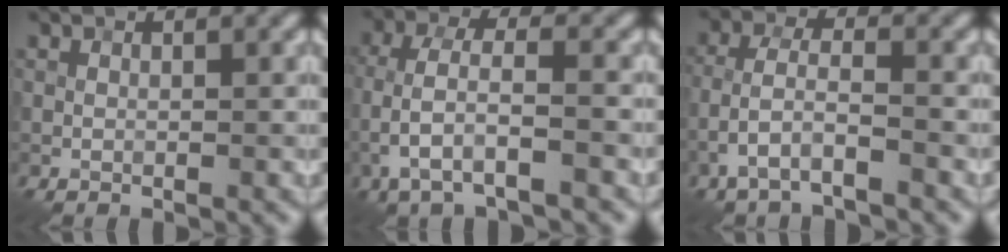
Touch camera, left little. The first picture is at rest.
{"total": 4.0, "force": [-1.5, 1.3, 3.4], "torque": [-0.077, 0.007, -0.031]}
{"total": 3.5, "force": [-2.3, 1.0, 2.4], "torque": [-0.055, 0.010, -0.053]}